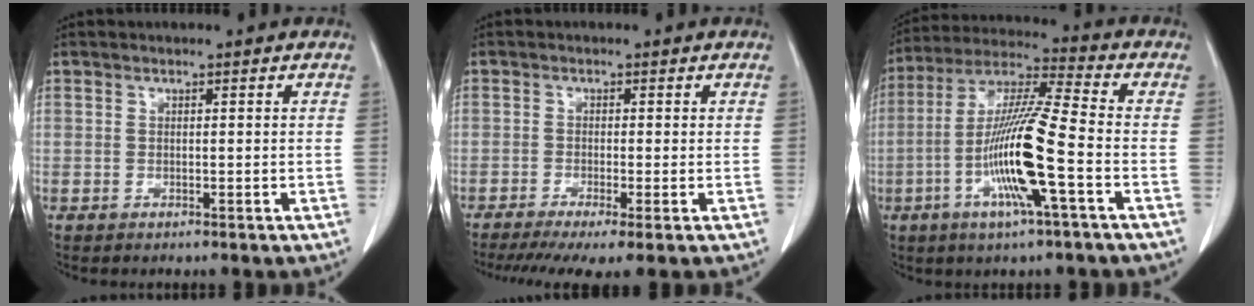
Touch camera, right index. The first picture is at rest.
{"total": 6.8, "force": [-4.7, 0.5, 4.9], "torque": [-0.079, -0.012, -0.078]}
{"total": 14.8, "force": [-4.3, 0.1, 14.2], "torque": [-0.285, -0.005, -0.088]}